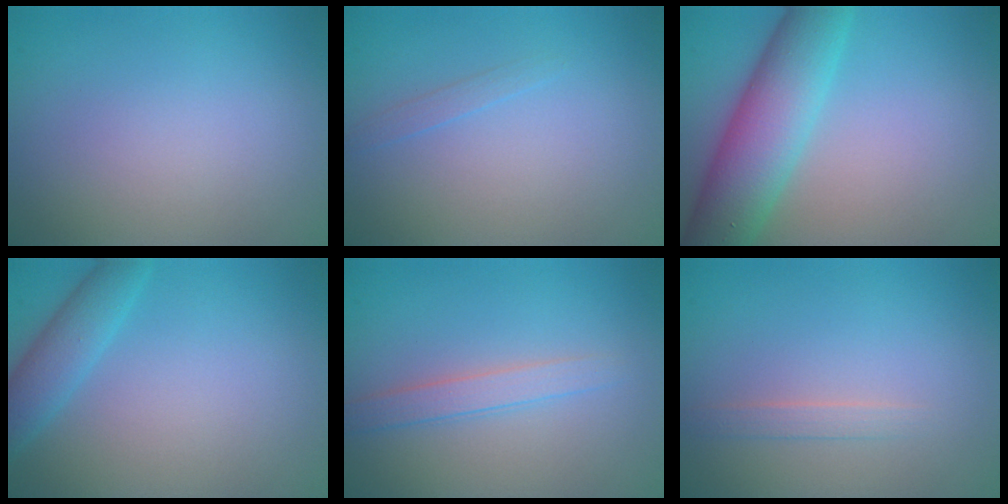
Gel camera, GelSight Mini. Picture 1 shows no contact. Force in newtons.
{"total": 0.7, "press": 0.7, "slide": 0.1}
{"total": 7.8, "press": 7.8, "slide": 0.4}
{"total": 3.2, "press": 3.2, "slide": 0.1}
{"total": 1.9, "press": 1.9, "slide": 0.1}
{"total": 1.1, "press": 1.1, "slide": 0.1}